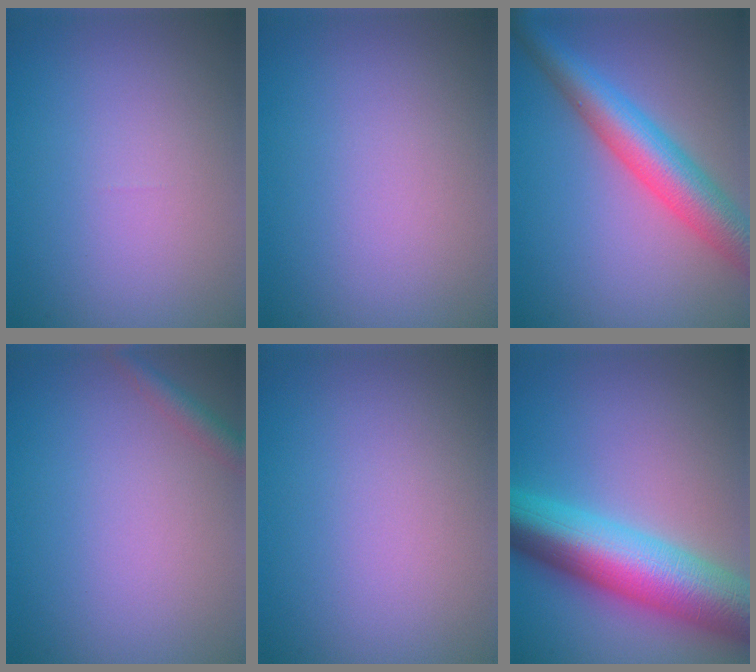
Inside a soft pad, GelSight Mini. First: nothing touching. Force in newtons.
{"total": 0.0}
{"total": 6.8, "press": 6.8, "slide": 0.1}
{"total": 1.6, "press": 1.6, "slide": 0.1}
{"total": 0.0}
{"total": 11.5, "press": 11.5, "slide": 0.1}